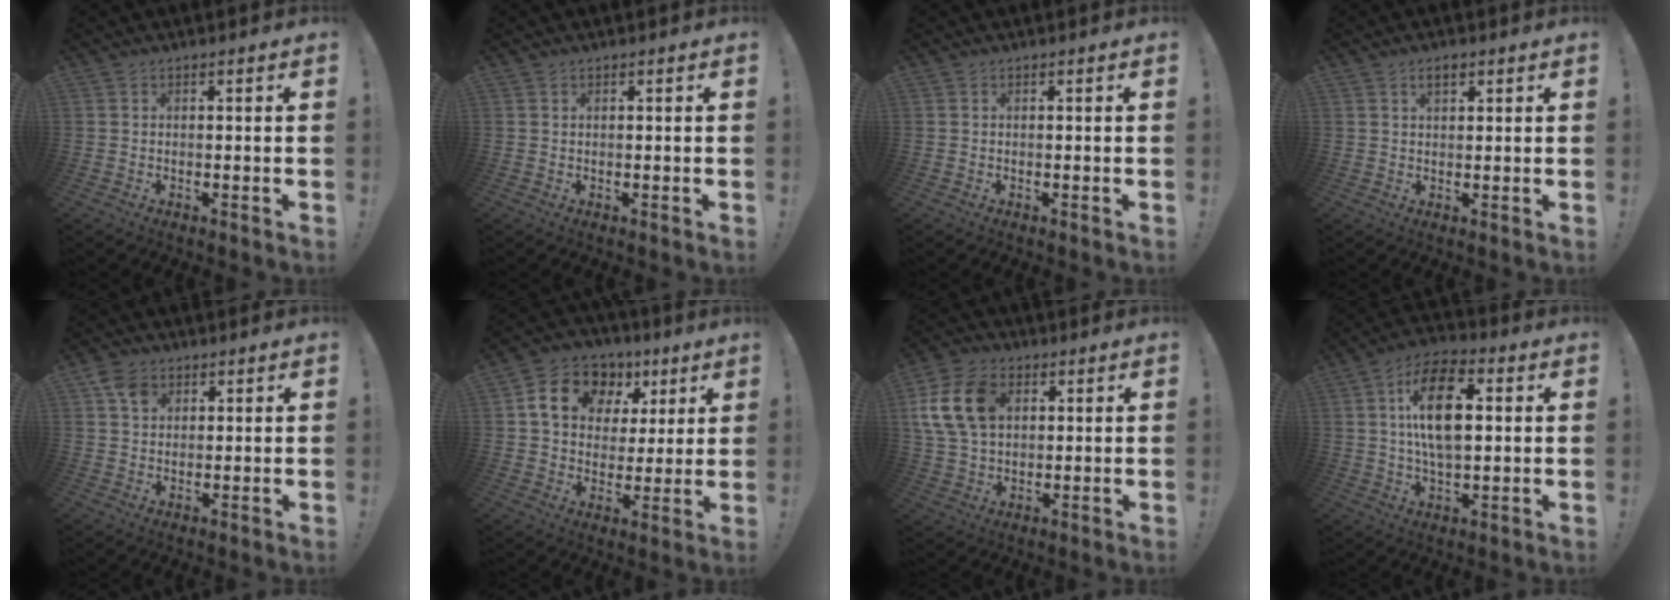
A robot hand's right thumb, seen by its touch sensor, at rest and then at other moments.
{"total": 0.0}
{"total": 0.0}
{"total": 2.8, "force": [1.6, 1.3, 1.9], "torque": [-0.025, -0.002, 0.025]}
{"total": 5.5, "force": [2.4, 4.2, 2.6], "torque": [-0.037, -0.001, 0.048]}
{"total": 15.1, "force": [6.4, 11.4, 7.5], "torque": [-0.113, -0.018, 0.124]}
{"total": 15.3, "force": [4.2, 10.8, 10.0], "torque": [-0.195, -0.001, 0.083]}
{"total": 16.7, "force": [2.9, 9.1, 13.7], "torque": [-0.234, 0.011, 0.048]}